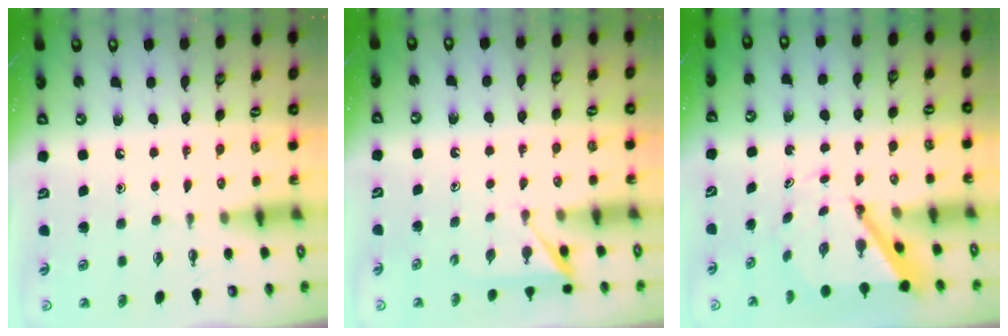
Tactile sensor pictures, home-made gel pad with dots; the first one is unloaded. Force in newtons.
{"total": 3.6, "press": 3.5, "slide": 0.4}
{"total": 6.8, "press": 6.8, "slide": 0.7}